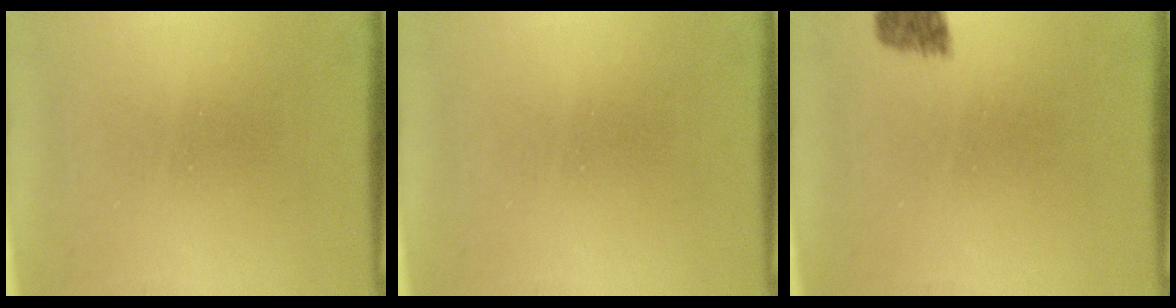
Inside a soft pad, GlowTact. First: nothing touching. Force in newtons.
{"total": 0.0}
{"total": 1.9}